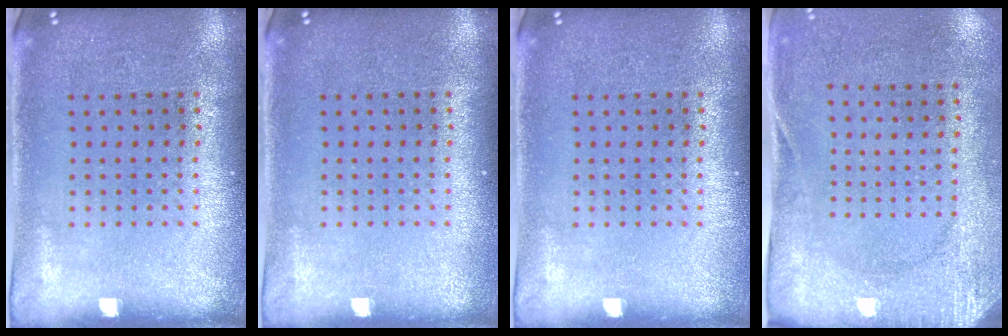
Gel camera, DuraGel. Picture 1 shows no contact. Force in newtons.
{"total": 0.0}
{"total": 0.0}
{"total": 2.8, "press": 2.1, "slide": 1.8}